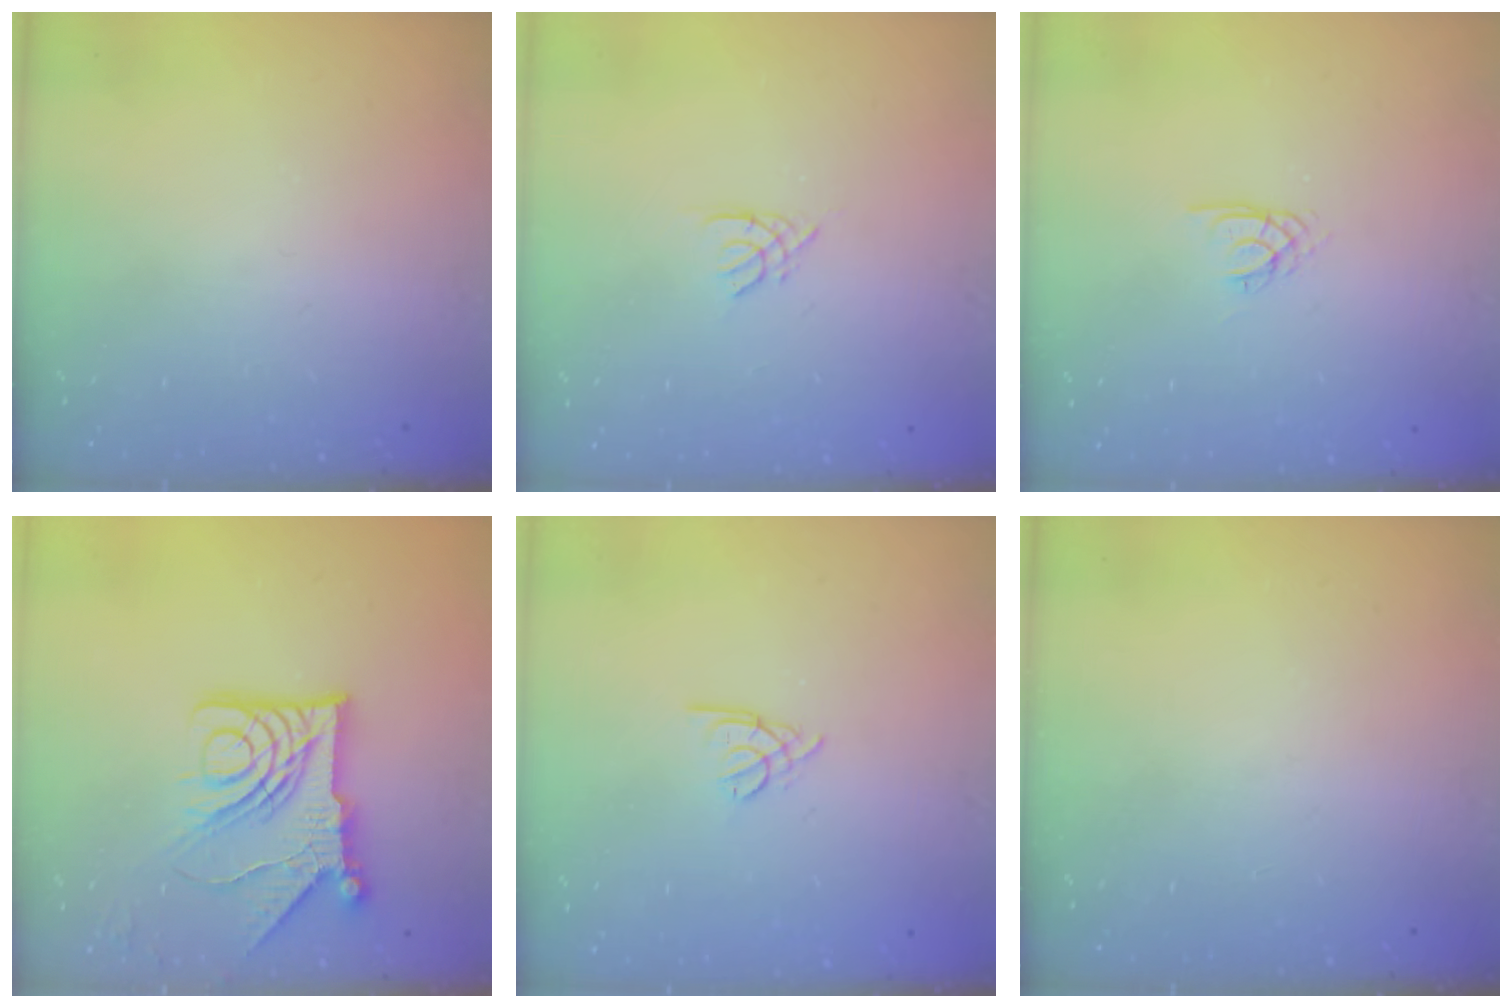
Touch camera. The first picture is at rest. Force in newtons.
{"total": 1.4, "press": 1.4, "slide": 0.4}
{"total": 2.1, "press": 2.1, "slide": 0.4}
{"total": 13.2, "press": 13.1, "slide": 1.6}
{"total": 1.7, "press": 1.7, "slide": 0.4}
{"total": 0.0}